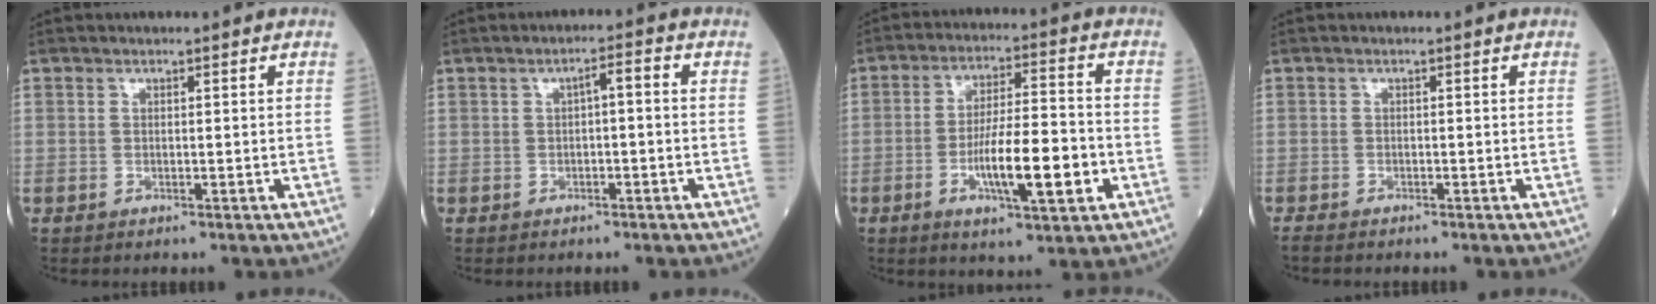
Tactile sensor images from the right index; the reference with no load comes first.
{"total": 2.8, "force": [0.2, 0.8, 2.6], "torque": [-0.048, 0.016, 0.003]}
{"total": 11.9, "force": [-3.6, 2.0, 11.1], "torque": [-0.198, -0.002, -0.058]}
{"total": 2.4, "force": [-2.1, 0.6, 1.1], "torque": [-0.029, -0.009, -0.030]}